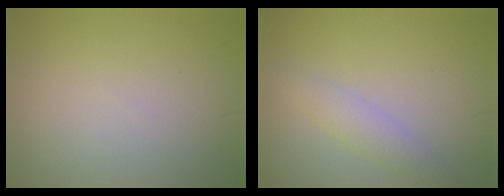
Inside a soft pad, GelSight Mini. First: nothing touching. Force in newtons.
{"total": 2.2, "press": 2.2, "slide": 0.1}